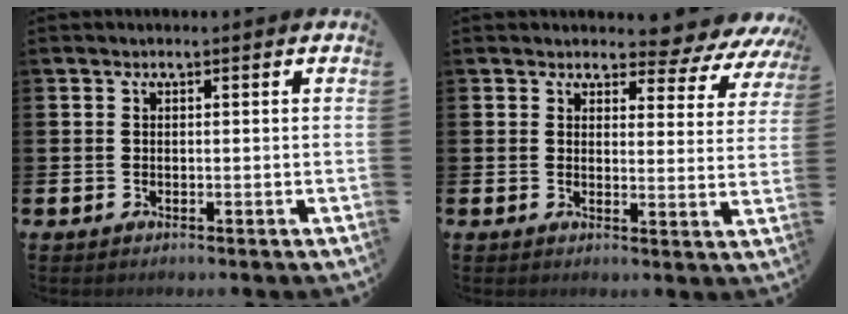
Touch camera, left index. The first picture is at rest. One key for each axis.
{"total": 4.3, "fx": 4.0, "fy": 1.6, "fz": 0.8, "tx": -0.017, "ty": -0.037, "tz": 0.062}